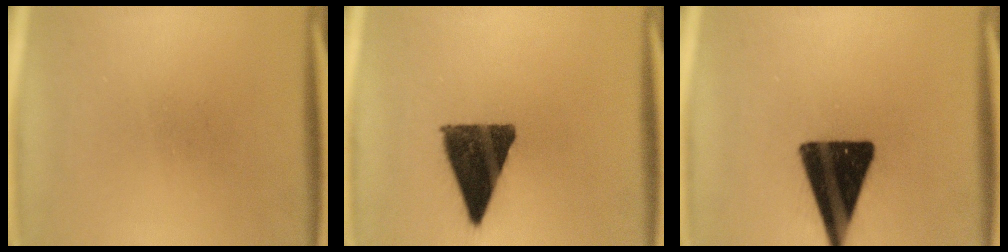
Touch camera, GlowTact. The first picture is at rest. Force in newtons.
{"total": 13.0}
{"total": 19.1}